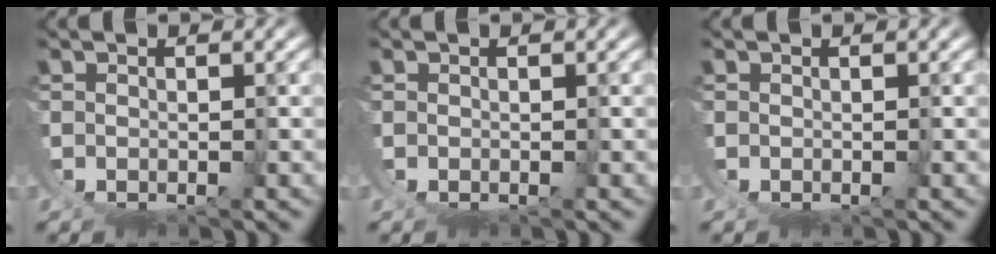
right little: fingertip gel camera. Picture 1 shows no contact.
{"total": 0.0}
{"total": 0.0}